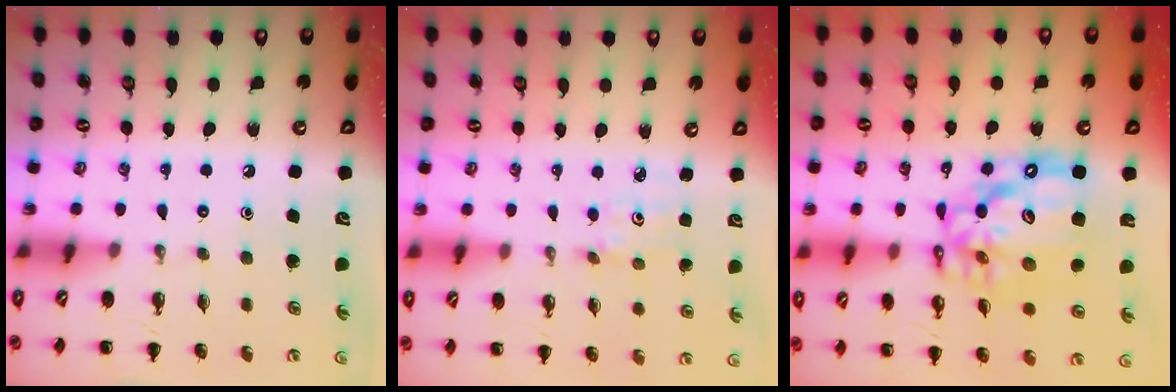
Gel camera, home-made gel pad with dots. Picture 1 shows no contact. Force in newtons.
{"total": 2.8, "press": 2.7, "slide": 0.8}
{"total": 17.4, "press": 16.8, "slide": 4.6}